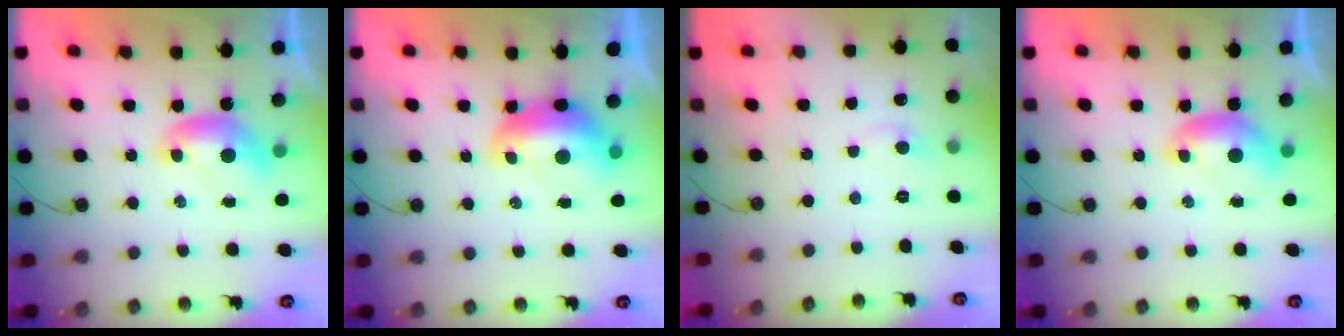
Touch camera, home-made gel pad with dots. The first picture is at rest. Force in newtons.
{"total": 2.9, "press": 2.8, "slide": 0.7}
{"total": 1.0, "press": 0.8, "slide": 0.7}
{"total": 0.0}